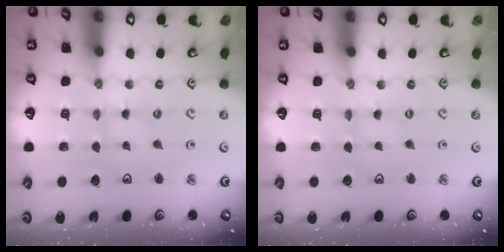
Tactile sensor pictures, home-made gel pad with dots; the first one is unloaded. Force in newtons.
{"total": 0.0}